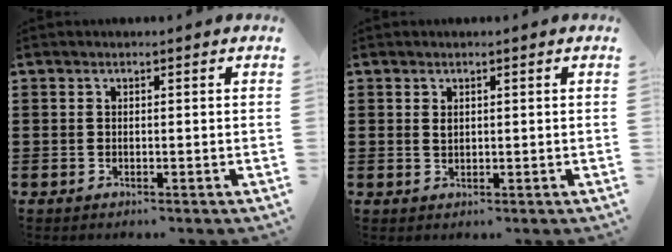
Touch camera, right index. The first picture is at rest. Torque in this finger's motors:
{"motor_torque": [-0.13, 0.05, 0.08, 0.01]}